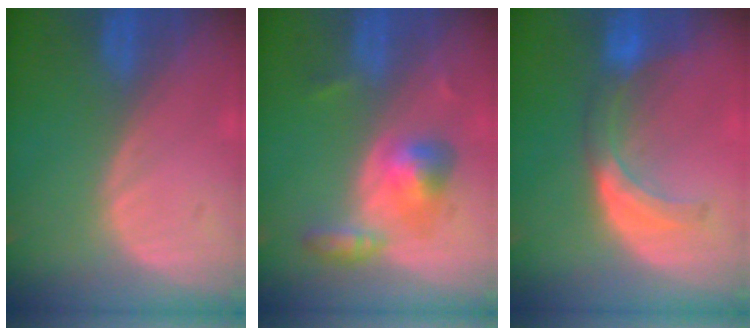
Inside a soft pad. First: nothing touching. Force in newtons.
{"total": 5.6, "press": 5.4, "slide": 1.5}
{"total": 5.9, "press": 5.9, "slide": 0.6}